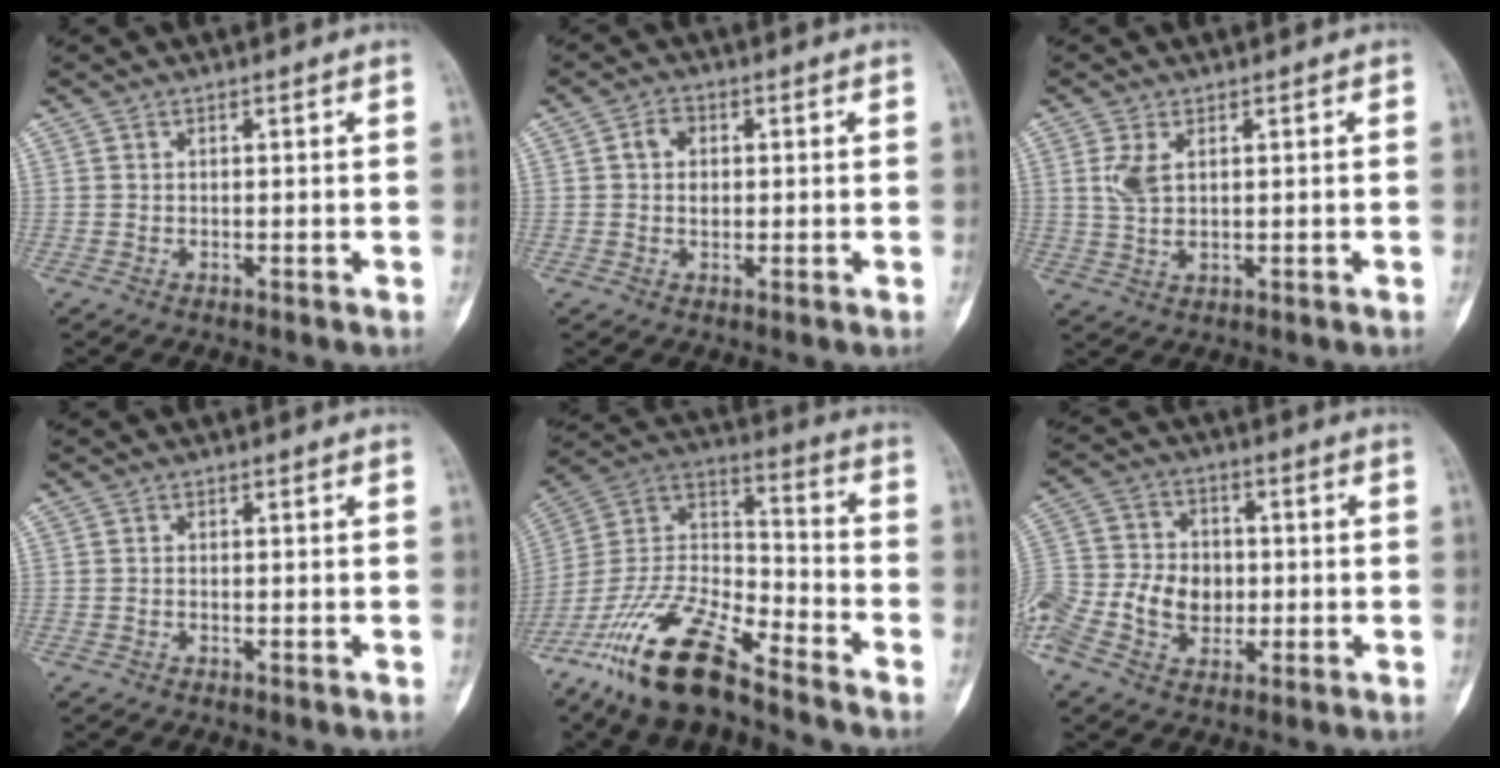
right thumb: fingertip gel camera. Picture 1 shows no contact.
{"total": 3.4, "force": [0.4, 2.6, 2.2], "torque": [-0.030, 0.007, 0.004]}
{"total": 4.1, "force": [1.2, 2.2, 3.3], "torque": [-0.073, -0.006, 0.028]}
{"total": 0.0}
{"total": 20.3, "force": [-14.6, 6.4, 12.6], "torque": [-0.251, 0.066, -0.275]}
{"total": 14.7, "force": [-3.4, 10.8, 9.3], "torque": [-0.189, 0.021, -0.063]}